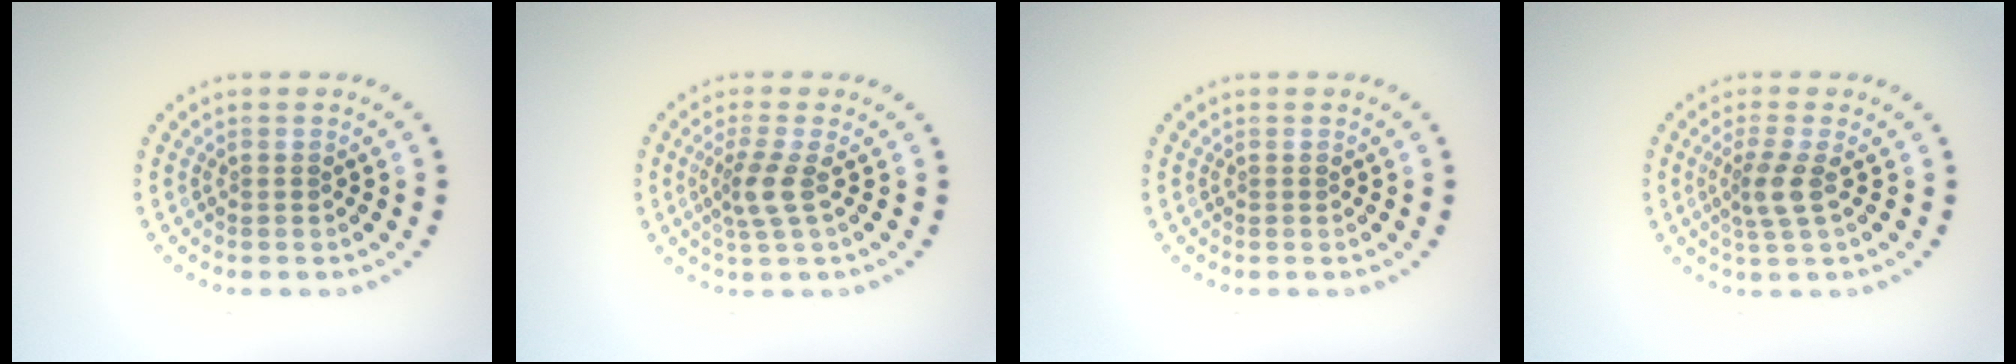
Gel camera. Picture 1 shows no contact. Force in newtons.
{"total": 2.4, "press": 1.8, "slide": 1.6}
{"total": 0.0}
{"total": 2.4, "press": 1.9, "slide": 1.6}